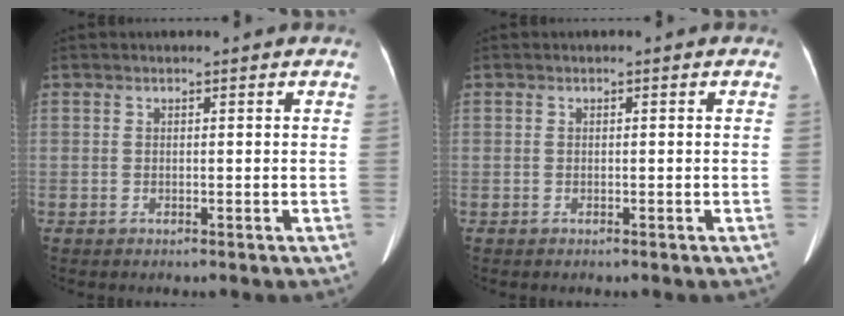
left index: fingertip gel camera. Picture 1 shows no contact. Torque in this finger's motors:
{"motor_torque": [0.06, 0.09, 0.02, 0.01]}